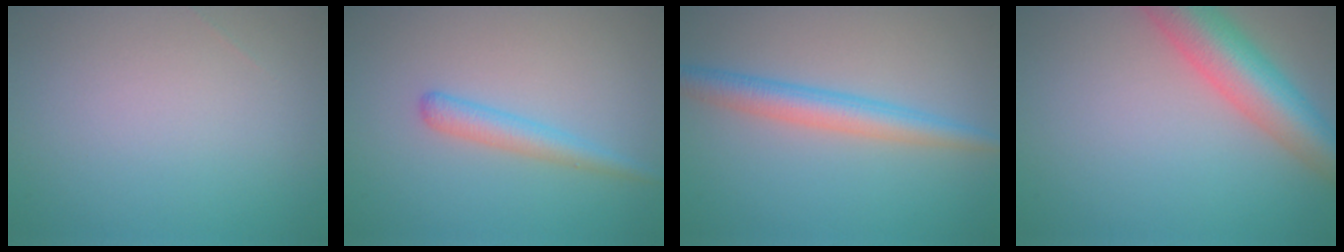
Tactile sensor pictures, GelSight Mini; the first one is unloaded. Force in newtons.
{"total": 2.2, "press": 2.2, "slide": 0.1}
{"total": 3.7, "press": 3.7, "slide": 0.1}
{"total": 7.5, "press": 7.5, "slide": 0.3}